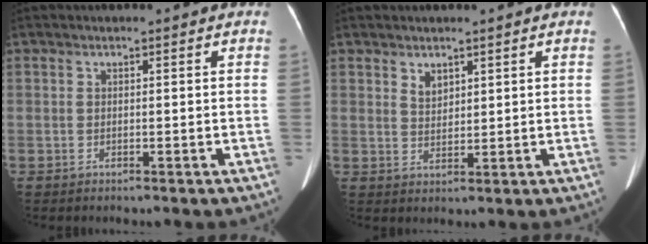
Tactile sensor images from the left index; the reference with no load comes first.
{"total": 2.3, "force": [1.5, 1.3, 1.1], "torque": [-0.023, 0.006, 0.034]}